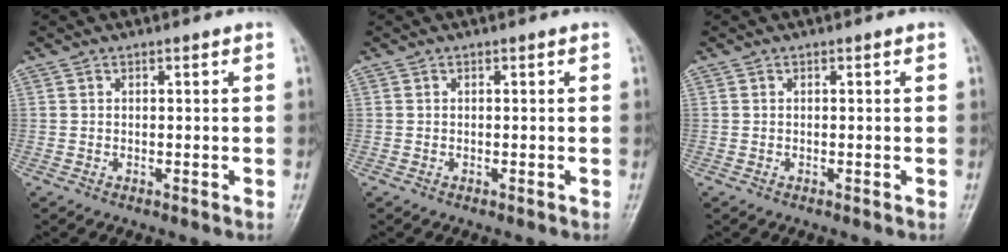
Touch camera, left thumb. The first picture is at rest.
{"total": 0.0}
{"total": 0.0}